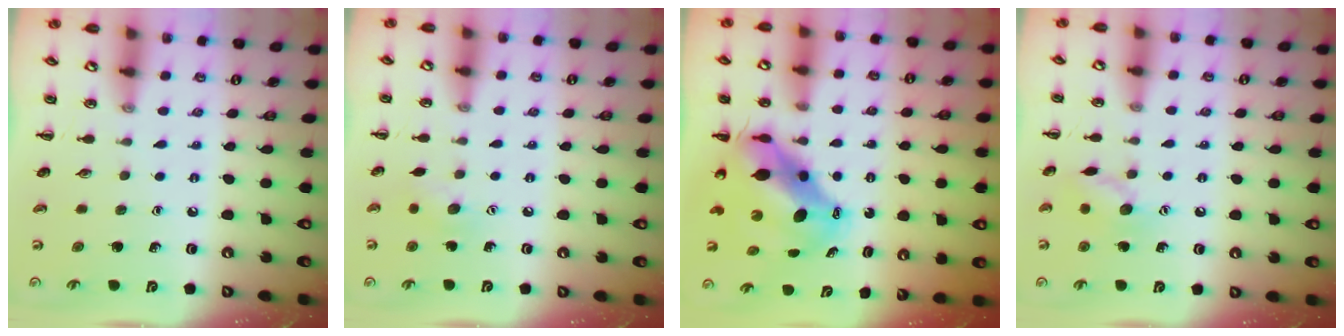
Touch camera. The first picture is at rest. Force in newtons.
{"total": 5.2, "press": 5.1, "slide": 1.1}
{"total": 11.3, "press": 10.9, "slide": 3.1}
{"total": 8.6, "press": 8.5, "slide": 0.8}